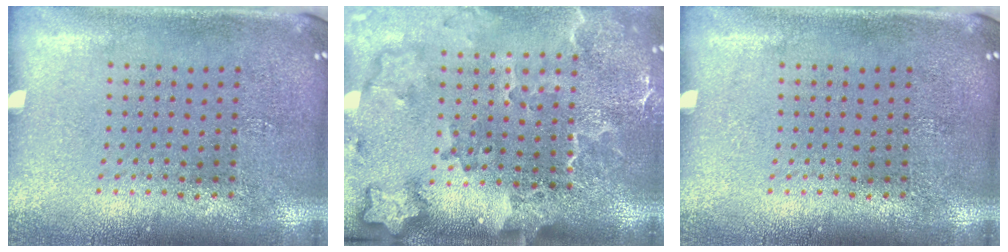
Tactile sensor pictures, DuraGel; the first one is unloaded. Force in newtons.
{"total": 3.2, "press": 2.3, "slide": 2.1}
{"total": 0.0}